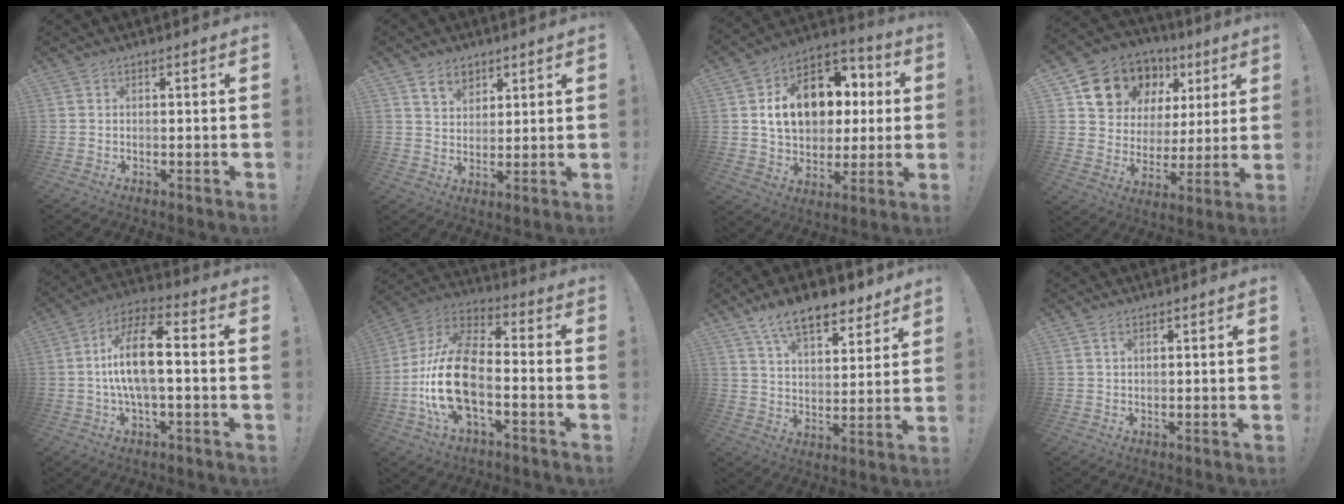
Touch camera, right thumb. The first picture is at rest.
{"total": 7.3, "force": [4.9, 4.7, 2.7], "torque": [-0.033, -0.025, 0.092]}
{"total": 18.0, "force": [4.0, 13.5, 11.2], "torque": [-0.160, 0.001, 0.092]}
{"total": 15.0, "force": [9.3, 10.5, 5.1], "torque": [-0.081, -0.058, 0.188]}
{"total": 13.3, "force": [0.0, 4.6, 12.5], "torque": [-0.220, 0.006, -0.008]}
{"total": 19.6, "force": [-5.3, 10.0, 16.1], "torque": [-0.330, 0.028, -0.086]}
{"total": 13.4, "force": [9.6, 5.9, 7.4], "torque": [-0.127, -0.048, 0.172]}
{"total": 1.4, "force": [0.7, 0.6, 1.1], "torque": [-0.015, -0.001, 0.011]}